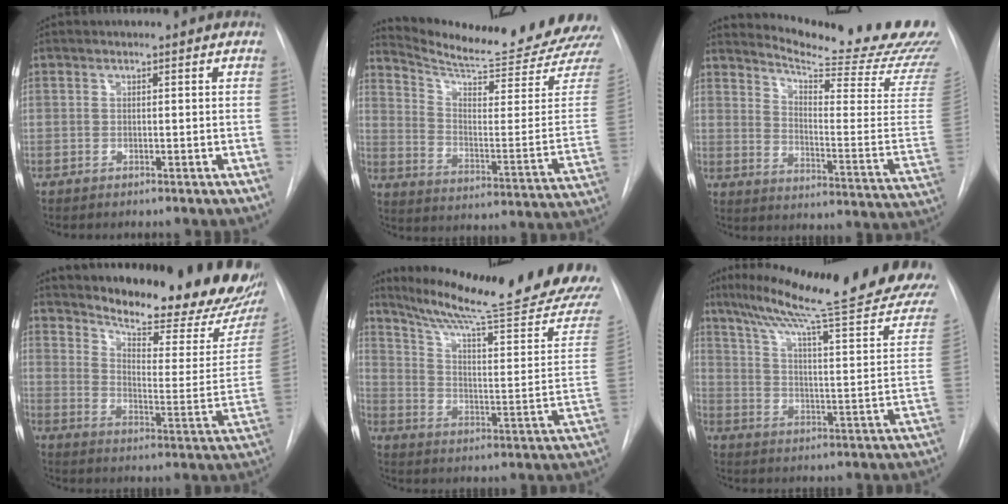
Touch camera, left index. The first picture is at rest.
{"total": 23.0, "force": [22.0, -0.5, 6.5], "torque": [-0.113, -0.126, 0.292]}
{"total": 24.1, "force": [22.1, 0.8, 9.7], "torque": [-0.147, -0.135, 0.269]}
{"total": 23.8, "force": [20.4, 4.2, 11.5], "torque": [-0.171, -0.081, 0.258]}
{"total": 23.8, "force": [21.1, -1.2, 11.0], "torque": [-0.175, -0.092, 0.292]}
{"total": 28.7, "force": [23.8, 1.0, 16.1], "torque": [-0.242, -0.053, 0.317]}